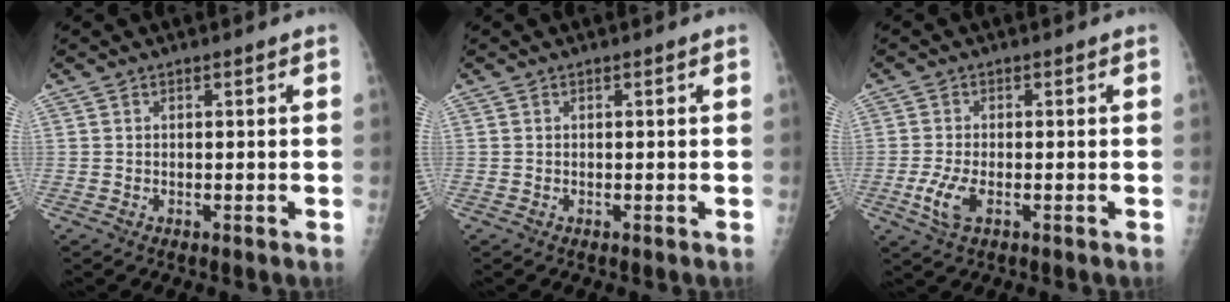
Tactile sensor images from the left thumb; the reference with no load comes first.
{"total": 0.0}
{"total": 4.6, "force": [-1.4, 2.1, 3.9], "torque": [-0.094, -0.005, -0.026]}